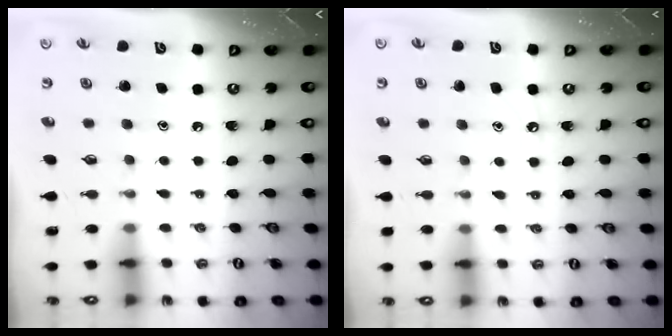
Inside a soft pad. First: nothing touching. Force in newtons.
{"total": 4.9, "press": 4.9, "slide": 0.5}